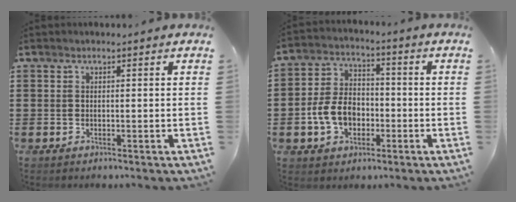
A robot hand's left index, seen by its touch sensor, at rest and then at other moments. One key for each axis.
{"total": 7.9, "fx": -2.4, "fy": 5.7, "fz": 5.0, "tx": -0.119, "ty": 0.009, "tz": -0.049}